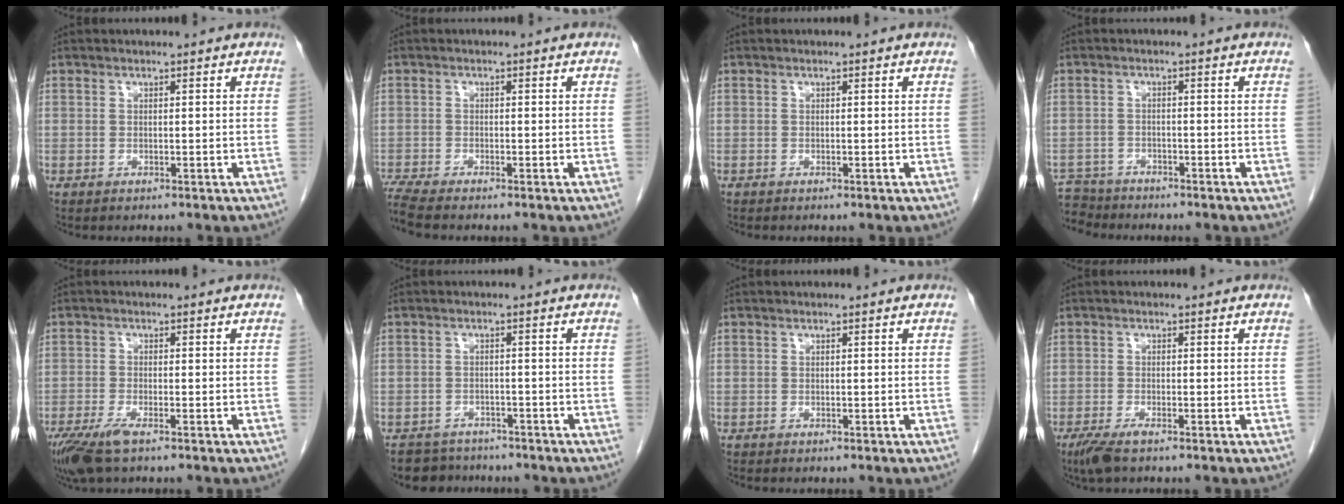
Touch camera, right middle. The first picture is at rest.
{"total": 3.5, "force": [-3.2, -0.6, 1.2], "torque": [-0.036, -0.015, -0.064]}
{"total": 0.0}
{"total": 5.2, "force": [-5.0, 1.6, -0.5], "torque": [0.007, -0.006, -0.091]}
{"total": 5.2, "force": [-3.4, 0.9, 3.8], "torque": [-0.079, -0.016, -0.062]}
{"total": 5.3, "force": [-4.7, 2.5, 0.0], "torque": [0.008, 0.002, -0.070]}
{"total": 0.0}
{"total": 3.1, "force": [-2.2, 0.5, 2.2], "torque": [-0.046, -0.008, -0.042]}